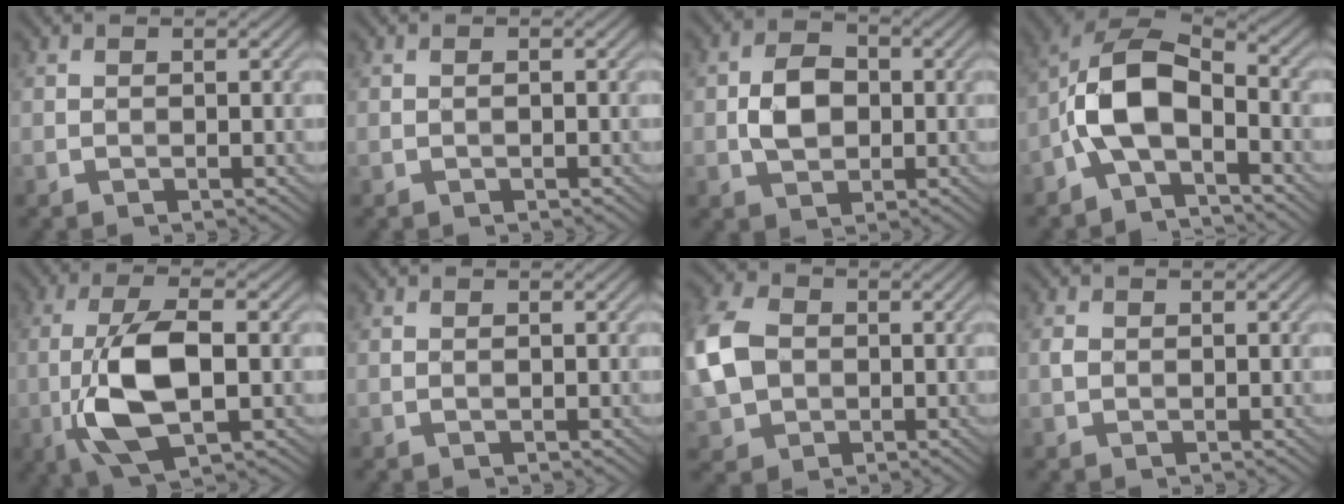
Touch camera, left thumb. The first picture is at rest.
{"total": 0.0}
{"total": 4.8, "force": [-0.3, 3.6, 3.1], "torque": [-0.060, 0.001, -0.008]}
{"total": 9.6, "force": [-2.9, 4.9, 7.7], "torque": [-0.163, 0.011, -0.071]}
{"total": 10.2, "force": [-1.9, 4.1, 9.2], "torque": [-0.196, 0.004, -0.036]}
{"total": 0.0}
{"total": 8.3, "force": [-0.1, 6.6, 5.1], "torque": [-0.153, 0.007, -0.015]}
{"total": 0.7, "force": [0.0, 0.6, 0.3], "torque": [-0.007, 0.000, 0.000]}